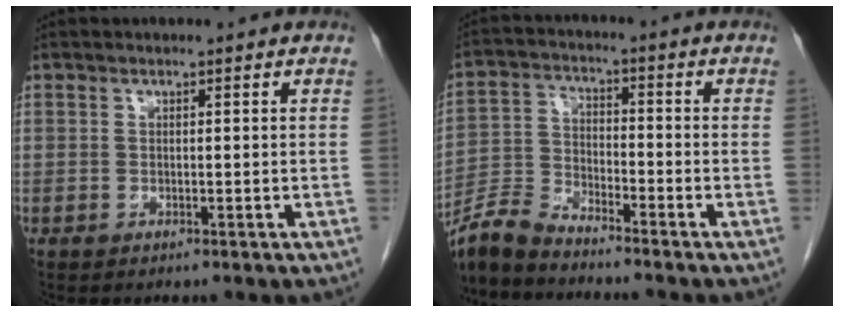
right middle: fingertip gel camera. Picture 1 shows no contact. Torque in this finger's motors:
{"motor_torque": [0.33, 0.14, 0.01, 0.00]}